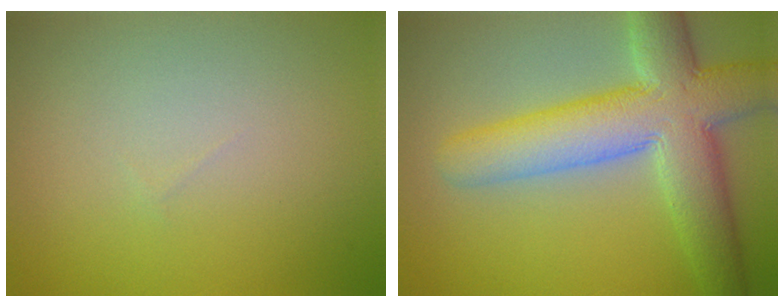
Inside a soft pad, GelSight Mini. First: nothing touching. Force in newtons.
{"total": 9.3, "press": 9.2, "slide": 0.5}